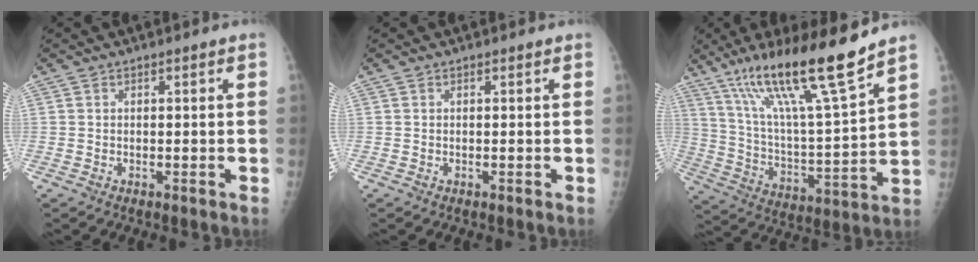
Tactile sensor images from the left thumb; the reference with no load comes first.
{"total": 0.0}
{"total": 20.4, "force": [14.1, 1.3, 14.7], "torque": [-0.234, -0.065, 0.252]}